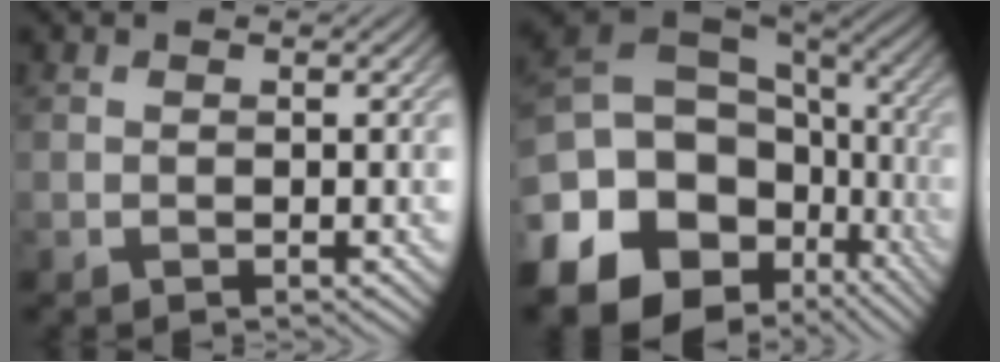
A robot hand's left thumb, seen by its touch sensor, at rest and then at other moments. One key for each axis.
{"total": 20.2, "fx": -5.7, "fy": 15.6, "fz": 11.5, "tx": -0.271, "ty": -0.022, "tz": -0.072}